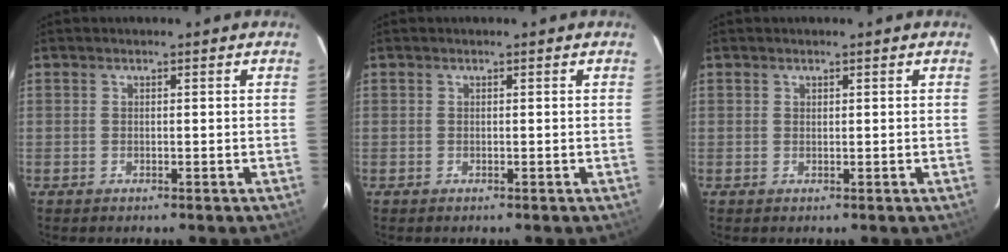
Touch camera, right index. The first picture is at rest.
{"total": 0.0}
{"total": 0.0}